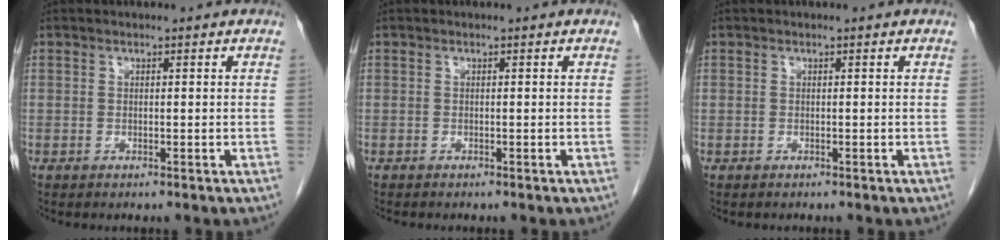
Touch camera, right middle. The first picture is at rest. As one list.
[{"total": 0.7, "force": [-0.7, 0.0, 0.3], "torque": [-0.011, -0.004, -0.010]}, {"total": 0.0}]